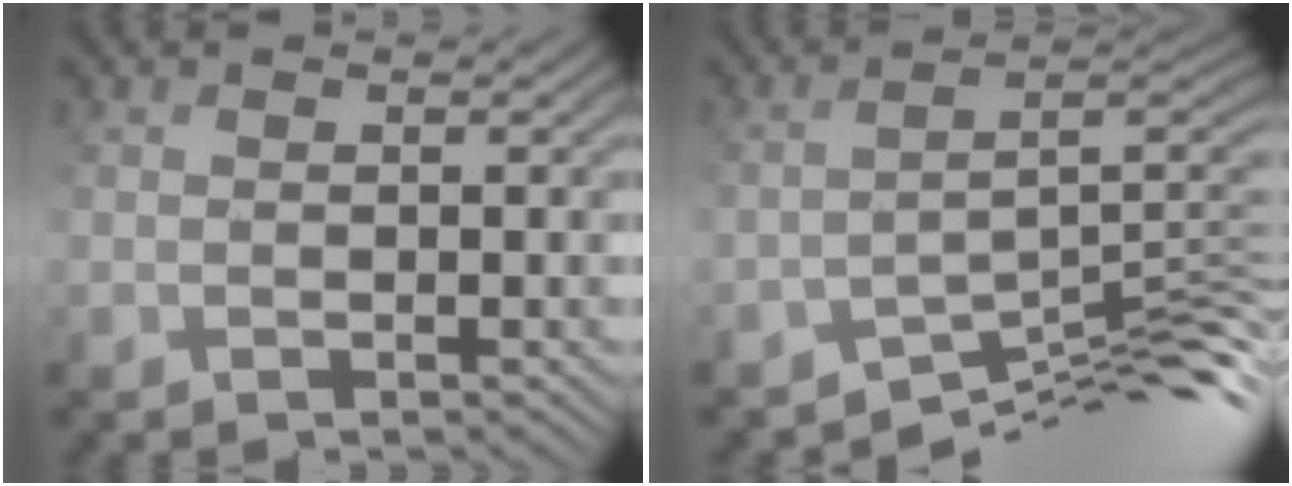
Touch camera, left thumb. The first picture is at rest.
{"total": 8.9, "force": [-6.3, 2.2, 5.9], "torque": [-0.078, -0.004, -0.104]}